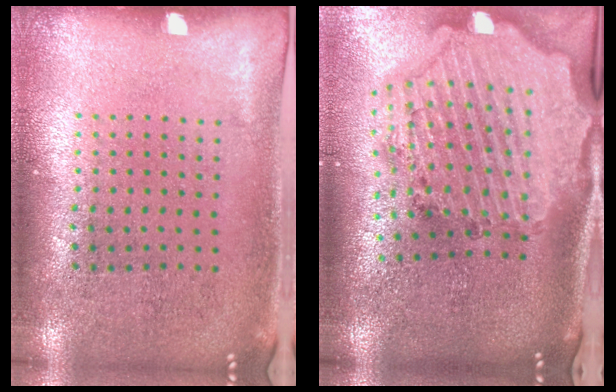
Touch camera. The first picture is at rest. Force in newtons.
{"total": 4.1, "press": 3.3, "slide": 2.5}